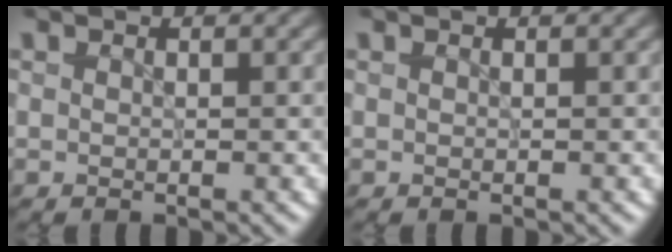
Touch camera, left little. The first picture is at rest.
{"total": 0.0}